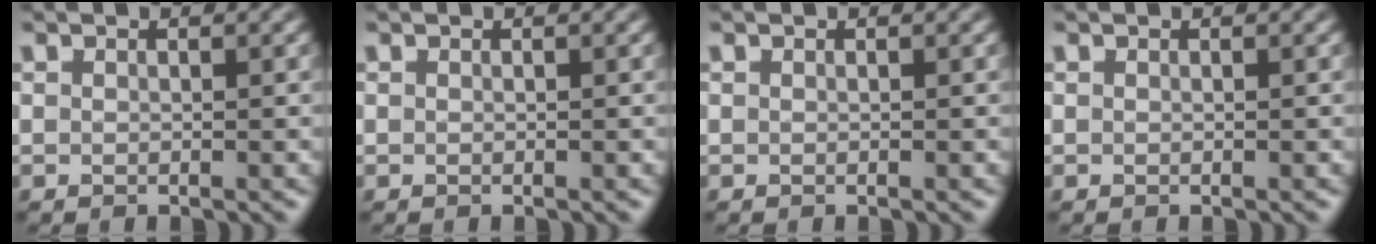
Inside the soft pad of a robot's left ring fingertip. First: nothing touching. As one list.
[{"total": 0.0}, {"total": 0.0}, {"total": 0.0}]